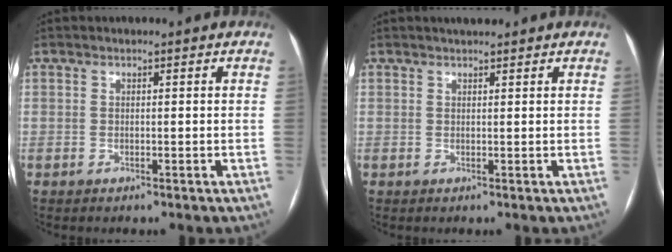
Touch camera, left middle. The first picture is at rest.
{"total": 2.6, "force": [2.2, 0.4, 1.3], "torque": [-0.020, 0.016, 0.034]}